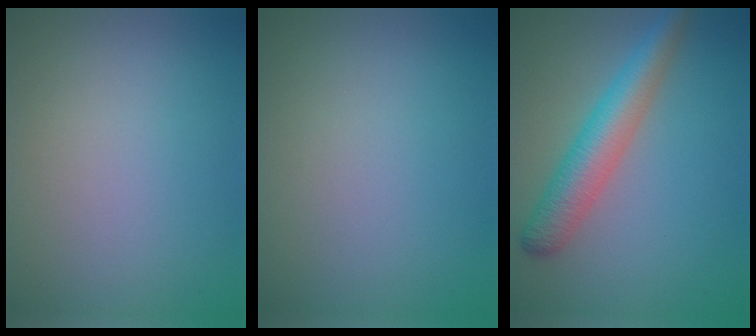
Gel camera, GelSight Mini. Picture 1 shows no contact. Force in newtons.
{"total": 0.0}
{"total": 5.0, "press": 5.0, "slide": 0.1}